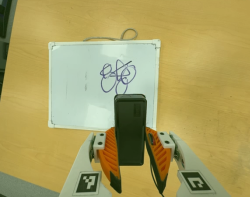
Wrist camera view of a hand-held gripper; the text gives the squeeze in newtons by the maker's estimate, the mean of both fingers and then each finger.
{"total": 4.2, "left": 2.9, "right": 5.5}